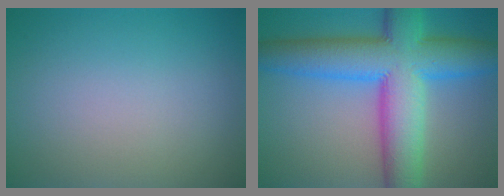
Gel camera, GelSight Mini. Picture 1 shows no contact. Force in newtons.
{"total": 12.5, "press": 12.5, "slide": 0.2}